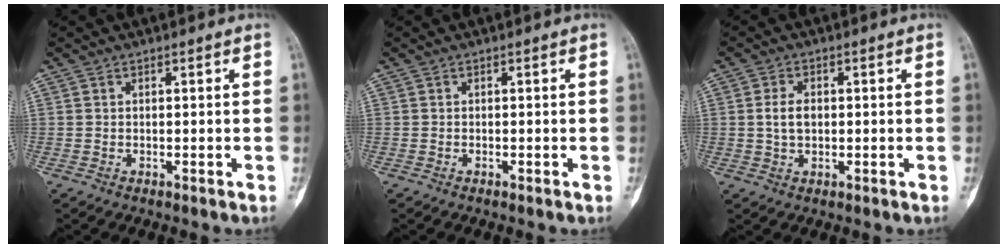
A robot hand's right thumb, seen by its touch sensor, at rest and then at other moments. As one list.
[{"total": 0.0}, {"total": 3.7, "force": [0.1, 2.4, 2.9], "torque": [-0.050, 0.005, 0.001]}]